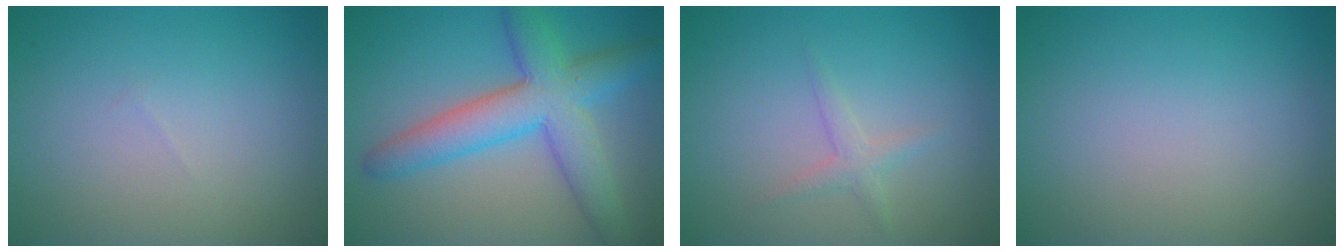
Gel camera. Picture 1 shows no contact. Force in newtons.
{"total": 7.2, "press": 7.2, "slide": 0.3}
{"total": 1.3, "press": 1.3, "slide": 0.0}
{"total": 0.0}